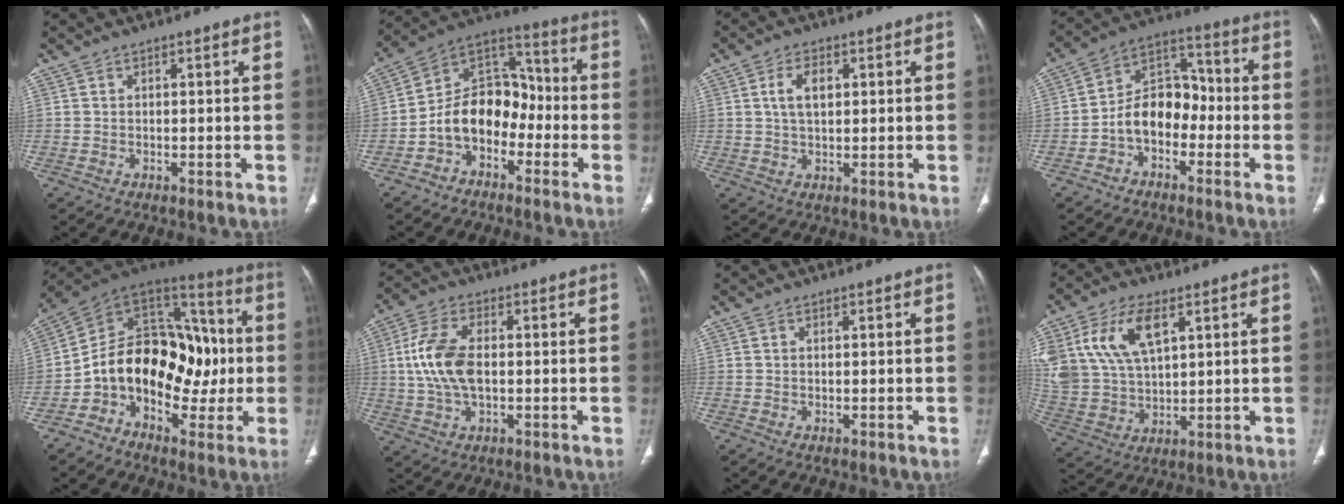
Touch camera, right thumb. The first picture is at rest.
{"total": 12.9, "force": [-4.5, 9.2, 7.8], "torque": [-0.103, 0.073, -0.092]}
{"total": 4.7, "force": [1.2, 2.7, 3.7], "torque": [-0.068, 0.001, 0.022]}
{"total": 10.7, "force": [-3.3, 7.6, 6.8], "torque": [-0.089, 0.050, -0.070]}
{"total": 21.6, "force": [-2.7, 14.9, 15.4], "torque": [-0.198, 0.057, -0.046]}
{"total": 10.5, "force": [0.4, 5.8, 8.7], "torque": [-0.185, 0.008, 0.009]}
{"total": 0.0}
{"total": 16.5, "force": [6.9, 9.3, 11.8], "torque": [-0.233, -0.013, 0.143]}